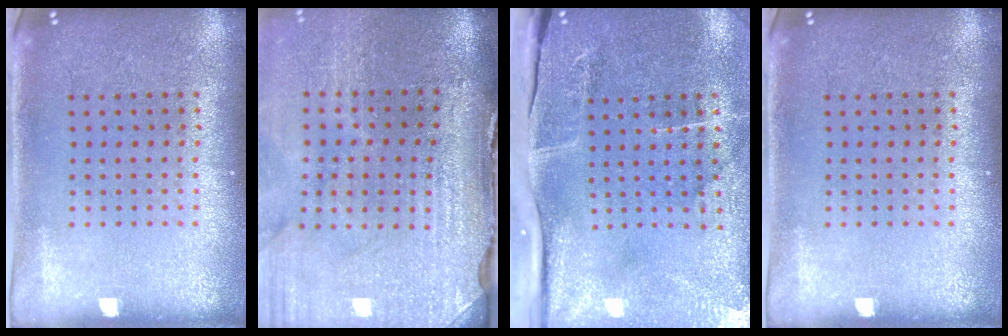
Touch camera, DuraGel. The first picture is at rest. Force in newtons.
{"total": 4.6, "press": 3.9, "slide": 2.5}
{"total": 4.9, "press": 3.9, "slide": 3.0}
{"total": 0.0}